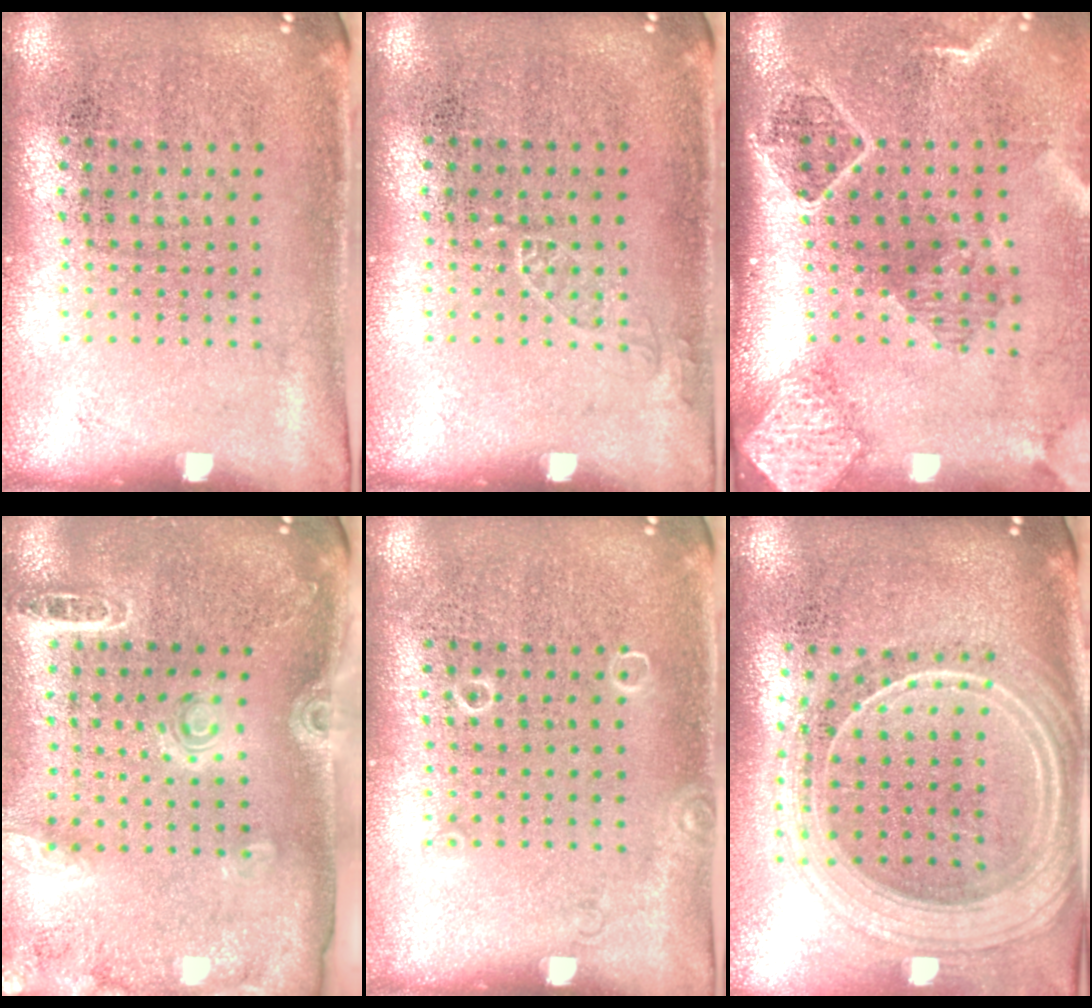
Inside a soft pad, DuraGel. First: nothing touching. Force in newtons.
{"total": 0.7, "press": 0.7, "slide": 0.1}
{"total": 2.7, "press": 1.9, "slide": 2.0}
{"total": 1.8, "press": 1.8, "slide": 0.2}
{"total": 0.7, "press": 0.7, "slide": 0.1}
{"total": 2.5, "press": 2.1, "slide": 1.2}